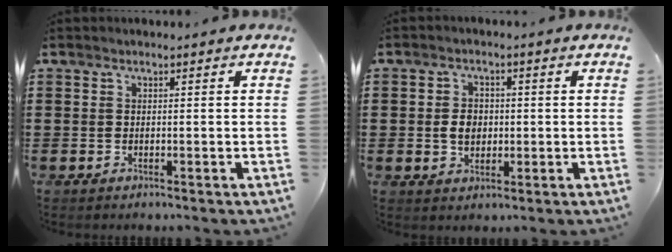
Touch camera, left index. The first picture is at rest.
{"total": 3.7, "force": [-0.1, 2.7, 2.6], "torque": [-0.047, 0.004, -0.006]}